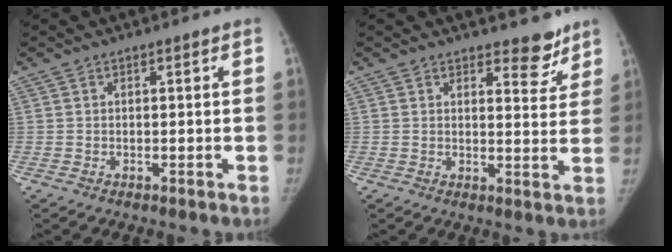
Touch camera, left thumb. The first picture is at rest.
{"total": 5.3, "force": [4.3, 2.4, 2.0], "torque": [0.006, -0.032, 0.055]}